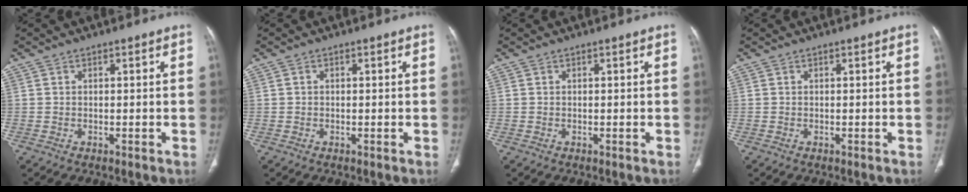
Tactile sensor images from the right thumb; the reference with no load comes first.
{"total": 0.0}
{"total": 0.0}
{"total": 0.0}